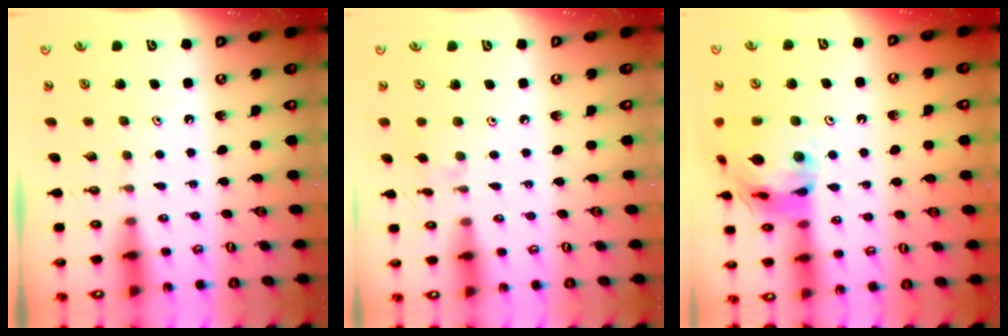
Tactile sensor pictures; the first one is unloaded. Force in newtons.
{"total": 2.1, "press": 2.0, "slide": 0.4}
{"total": 18.5, "press": 18.4, "slide": 2.1}